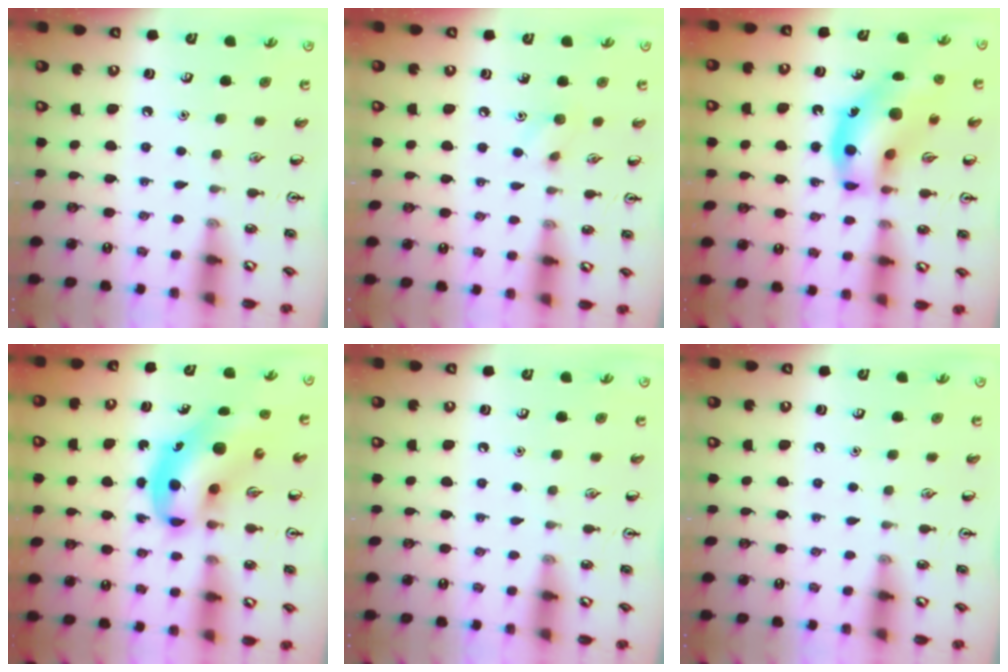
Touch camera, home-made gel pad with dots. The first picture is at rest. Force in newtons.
{"total": 5.6, "press": 5.4, "slide": 1.8}
{"total": 17.4, "press": 17.1, "slide": 3.0}
{"total": 10.0, "press": 9.6, "slide": 2.8}
{"total": 0.0}
{"total": 0.0}